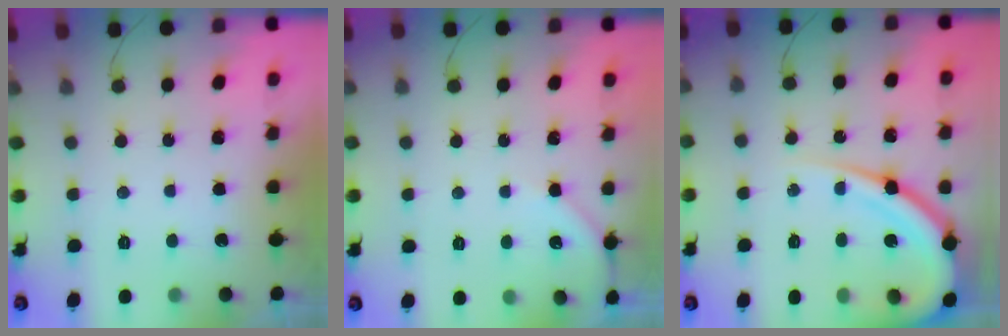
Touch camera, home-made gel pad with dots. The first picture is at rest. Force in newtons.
{"total": 3.8, "press": 3.8, "slide": 0.6}
{"total": 15.5, "press": 15.4, "slide": 1.2}